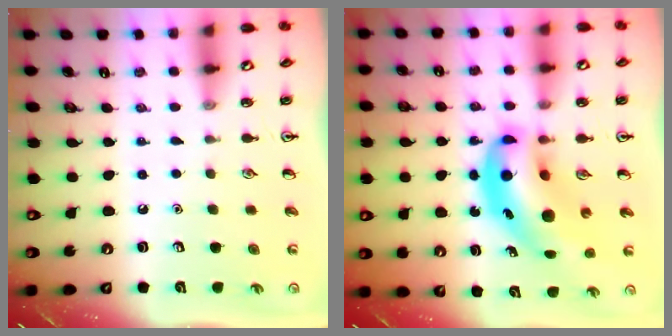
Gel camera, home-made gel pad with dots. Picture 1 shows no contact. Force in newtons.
{"total": 14.1, "press": 13.5, "slide": 4.0}